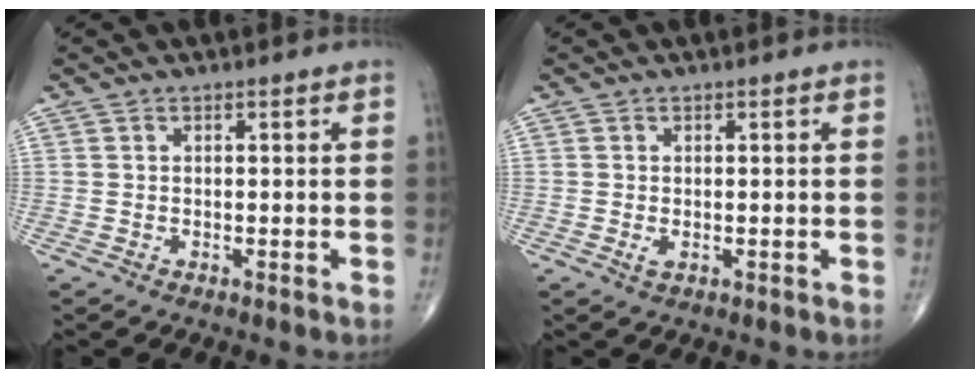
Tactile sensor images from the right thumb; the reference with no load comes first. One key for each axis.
{"total": 0.9, "fx": -0.1, "fy": 0.5, "fz": 0.8, "tx": -0.014, "ty": -0.003, "tz": -0.001}